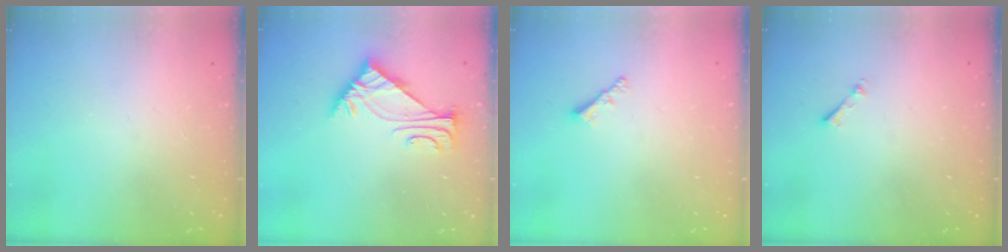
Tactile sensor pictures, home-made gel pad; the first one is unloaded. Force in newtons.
{"total": 5.7, "press": 5.6, "slide": 1.1}
{"total": 1.9, "press": 1.9, "slide": 0.5}
{"total": 0.6, "press": 0.6, "slide": 0.2}